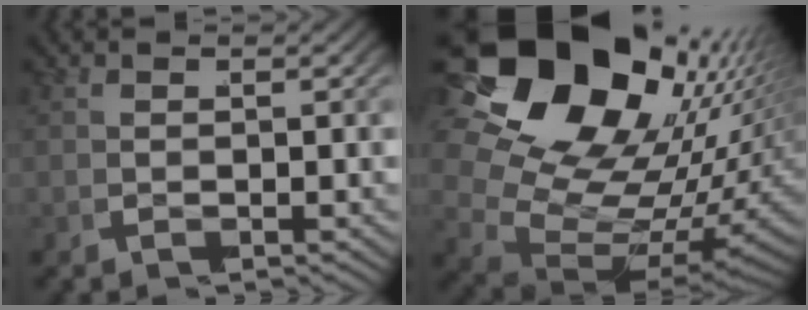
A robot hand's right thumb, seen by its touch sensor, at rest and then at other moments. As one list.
[{"total": 22.5, "force": [0.9, 15.6, 16.1], "torque": [-0.301, -0.041, 0.008]}]